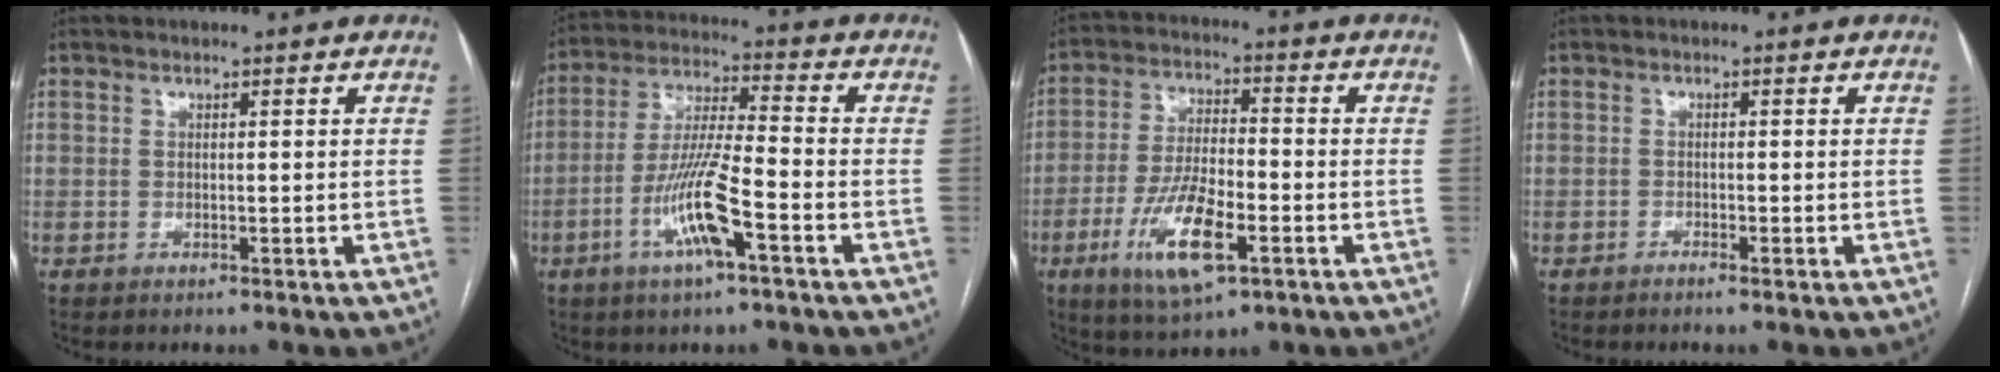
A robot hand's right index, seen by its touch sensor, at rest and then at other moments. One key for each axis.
{"total": 11.3, "fx": -4.7, "fy": 1.1, "fz": 10.2, "tx": -0.204, "ty": -0.005, "tz": -0.090}
{"total": 12.1, "fx": -4.9, "fy": 3.5, "fz": 10.5, "tx": -0.210, "ty": -0.012, "tz": -0.085}
{"total": 0.9, "fx": -0.7, "fy": 0.1, "fz": 0.6, "tx": -0.013, "ty": 0.001, "tz": -0.012}